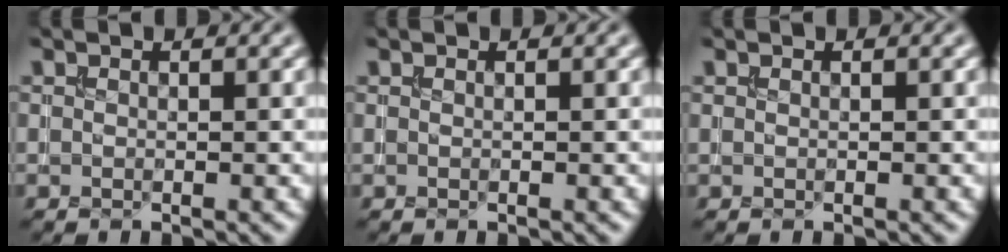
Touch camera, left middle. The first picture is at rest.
{"total": 0.0}
{"total": 0.0}